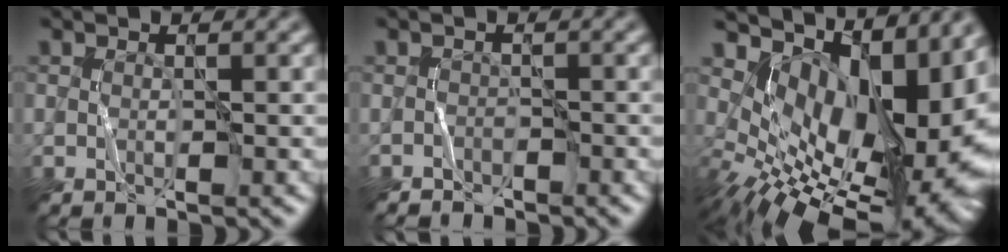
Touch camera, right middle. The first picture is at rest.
{"total": 1.4, "force": [-1.1, -0.1, -0.8], "torque": [0.014, 0.002, -0.015]}
{"total": 16.6, "force": [2.6, 9.7, 13.2], "torque": [-0.184, -0.001, 0.069]}